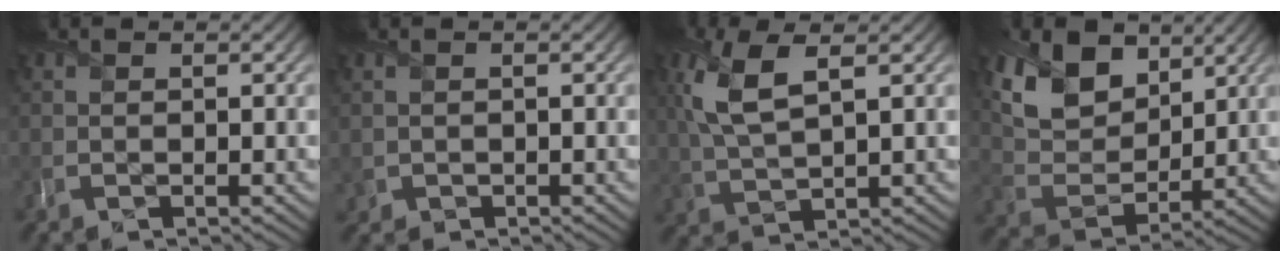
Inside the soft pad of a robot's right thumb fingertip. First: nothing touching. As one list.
[{"total": 0.6, "force": [0.1, 0.6, 0.2], "torque": [-0.007, -0.003, 0.004]}, {"total": 7.2, "force": [2.6, 2.6, 6.2], "torque": [-0.154, 0.011, 0.052]}, {"total": 10.5, "force": [5.8, 6.4, 5.9], "torque": [-0.146, 0.001, 0.103]}]